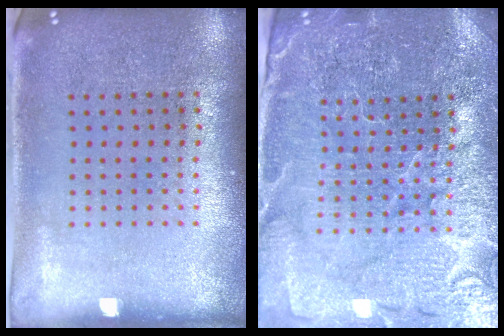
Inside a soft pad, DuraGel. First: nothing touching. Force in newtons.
{"total": 4.2, "press": 4.0, "slide": 1.2}